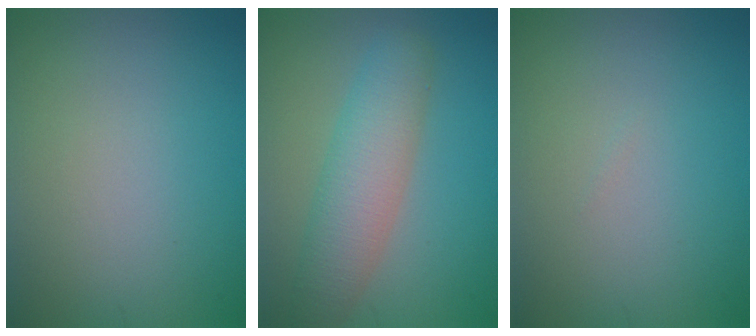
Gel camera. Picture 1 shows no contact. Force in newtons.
{"total": 5.2, "press": 5.2, "slide": 0.2}
{"total": 0.0}